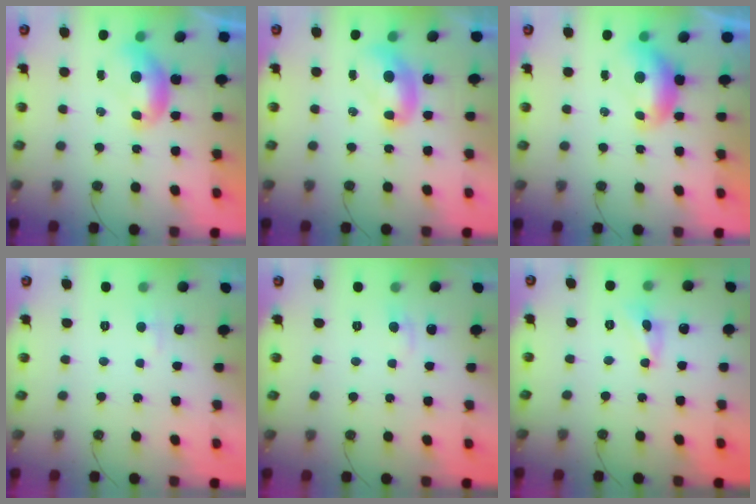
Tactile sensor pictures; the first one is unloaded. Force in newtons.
{"total": 2.0, "press": 2.0, "slide": 0.2}
{"total": 0.0}
{"total": 1.9, "press": 1.8, "slide": 0.6}
{"total": 0.9, "press": 0.3, "slide": 0.8}
{"total": 1.9, "press": 1.9, "slide": 0.2}